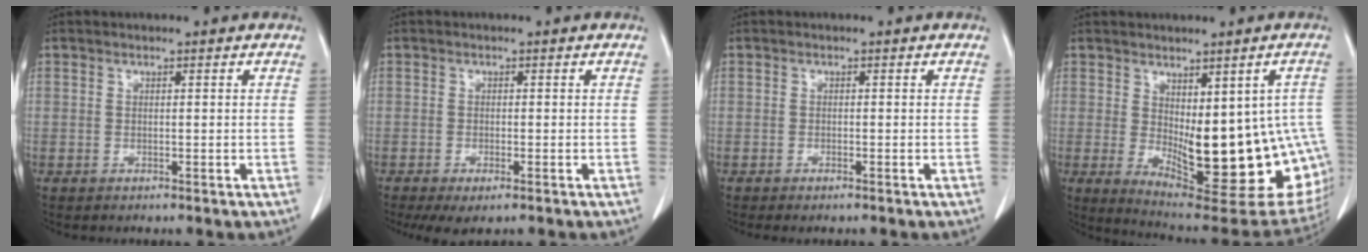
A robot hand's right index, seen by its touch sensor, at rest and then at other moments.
{"total": 3.7, "force": [-2.1, 1.2, 2.7], "torque": [-0.045, -0.009, -0.030]}
{"total": 0.7, "force": [-0.5, 0.1, 0.5], "torque": [-0.008, -0.001, -0.006]}
{"total": 21.2, "force": [-3.1, 8.1, 19.3], "torque": [-0.181, -0.008, -0.017]}